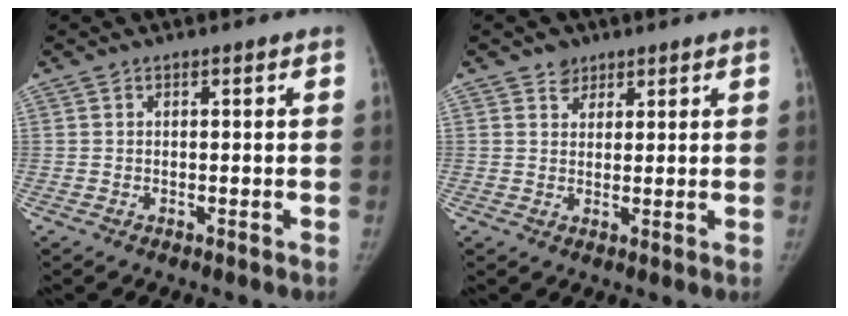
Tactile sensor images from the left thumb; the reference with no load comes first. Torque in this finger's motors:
{"motor_torque": [-0.04, 0.02, 0.38, -0.02, 0.05]}